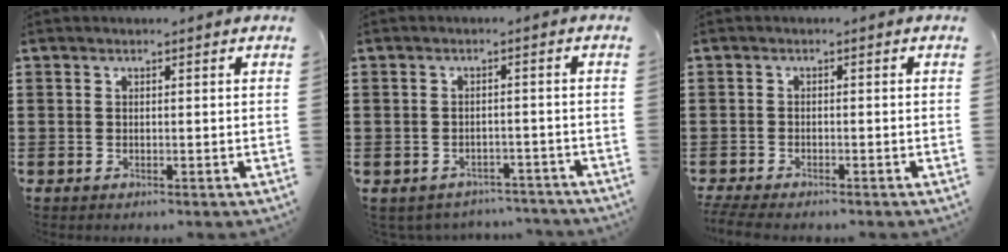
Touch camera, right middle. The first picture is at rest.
{"total": 2.2, "force": [-2.2, 0.4, -0.1], "torque": [-0.008, -0.005, -0.049]}
{"total": 2.0, "force": [-1.9, -0.1, 0.6], "torque": [-0.020, -0.005, -0.040]}